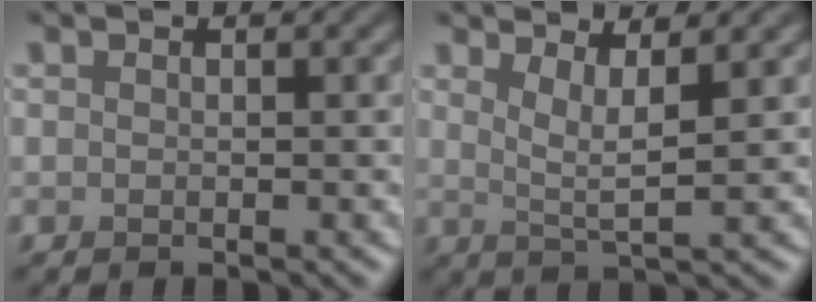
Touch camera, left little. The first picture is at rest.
{"total": 3.2, "force": [1.6, 0.6, 2.7], "torque": [-0.044, -0.008, 0.030]}